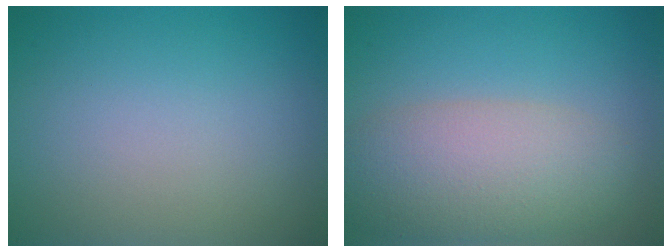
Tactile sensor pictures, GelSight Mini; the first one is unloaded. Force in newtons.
{"total": 6.8, "press": 6.8, "slide": 0.2}